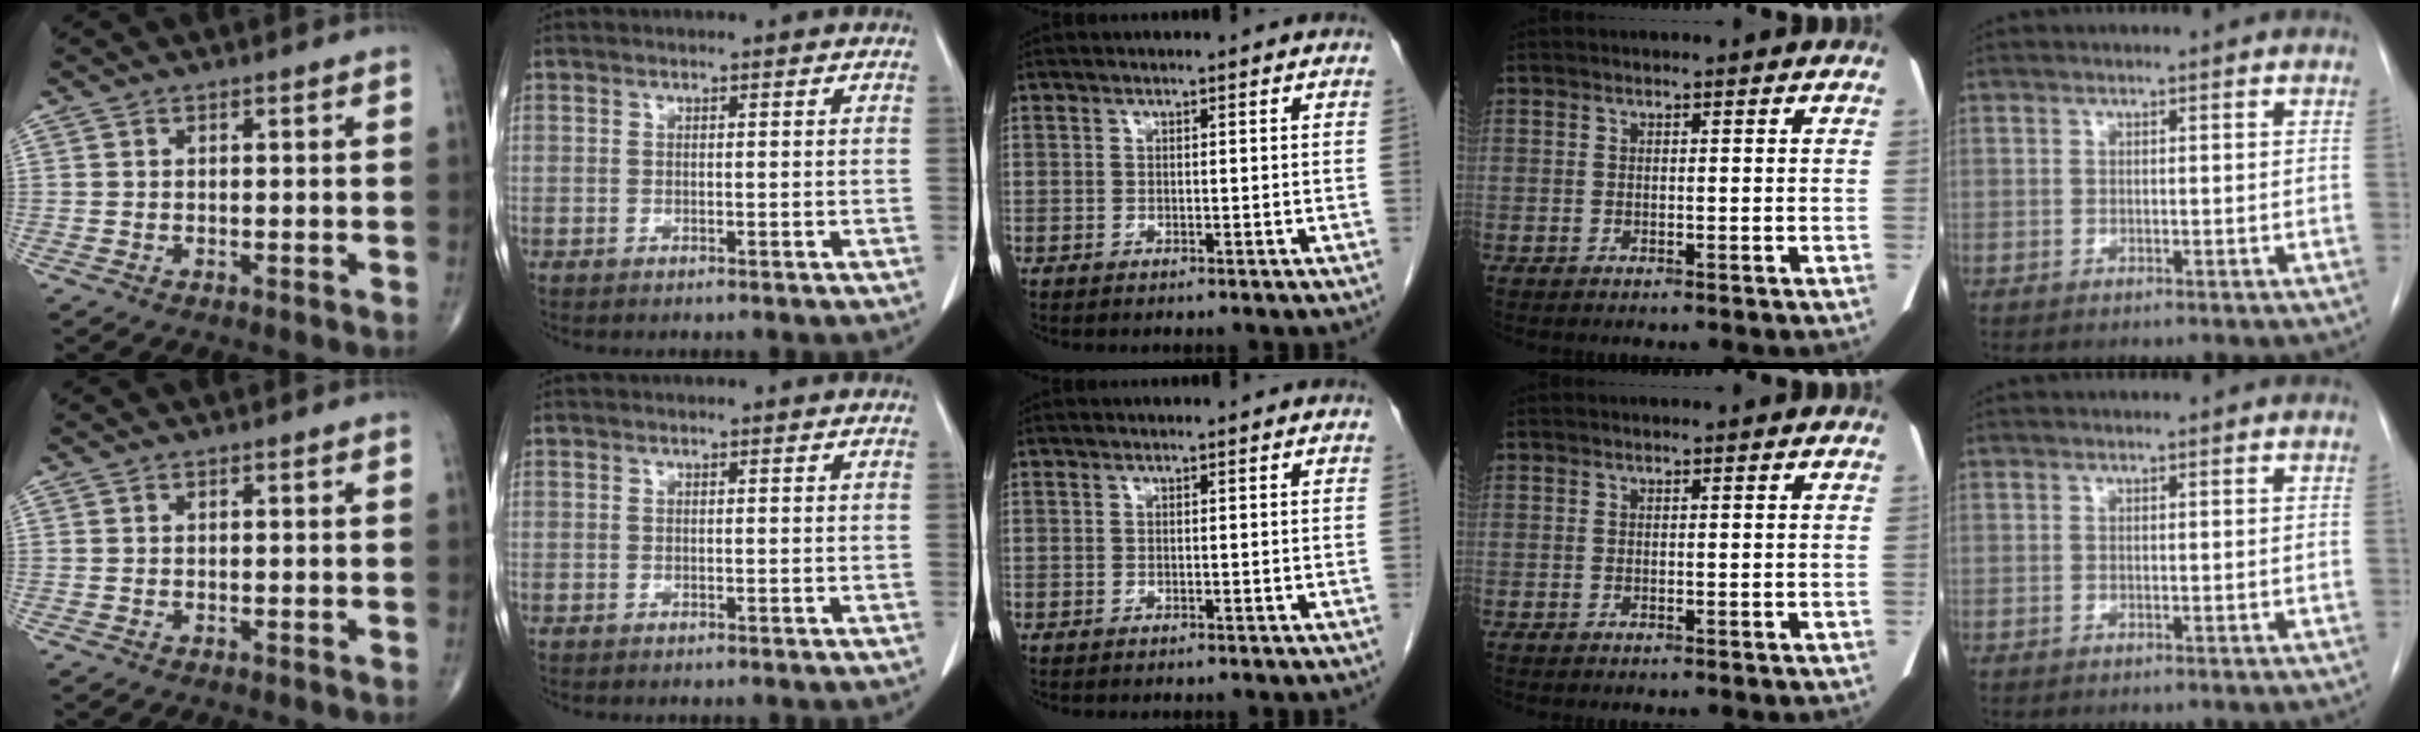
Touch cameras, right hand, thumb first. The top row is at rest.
{}